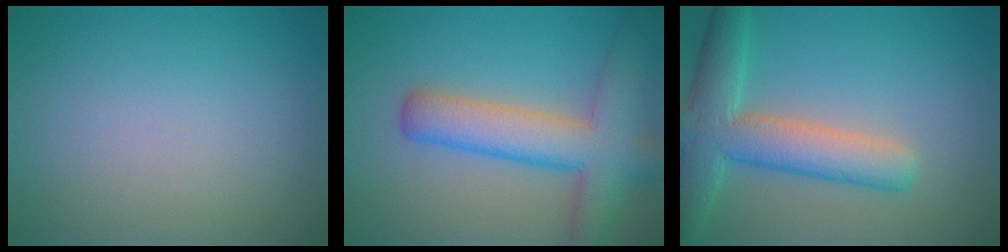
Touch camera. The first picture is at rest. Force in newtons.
{"total": 7.3, "press": 7.3, "slide": 0.3}
{"total": 6.7, "press": 6.7, "slide": 0.4}